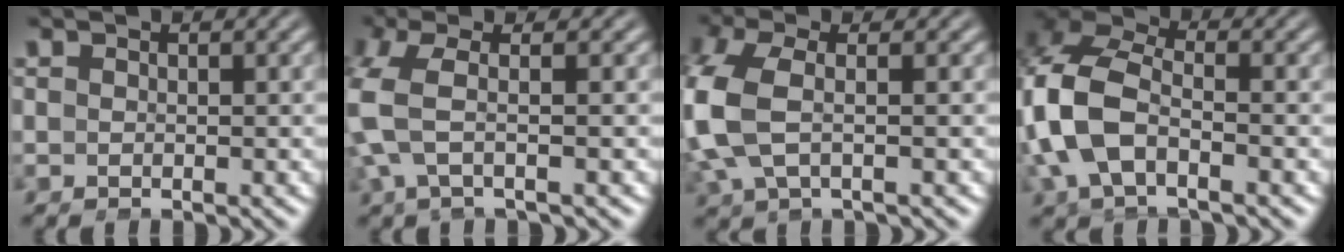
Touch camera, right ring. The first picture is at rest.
{"total": 4.7, "force": [0.3, 2.8, 3.8], "torque": [-0.096, 0.014, -0.009]}
{"total": 5.5, "force": [-0.3, 3.8, 4.0], "torque": [-0.125, -0.009, -0.003]}
{"total": 8.6, "force": [0.0, 7.0, 5.0], "torque": [-0.152, -0.008, -0.015]}